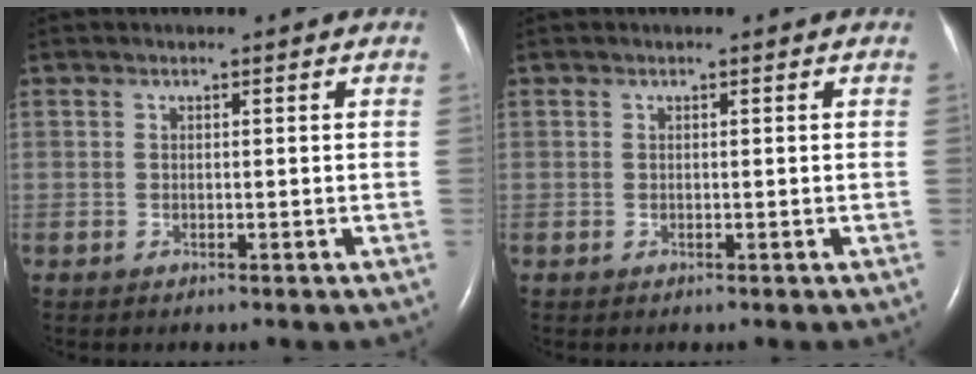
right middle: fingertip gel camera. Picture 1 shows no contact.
{"total": 0.0}